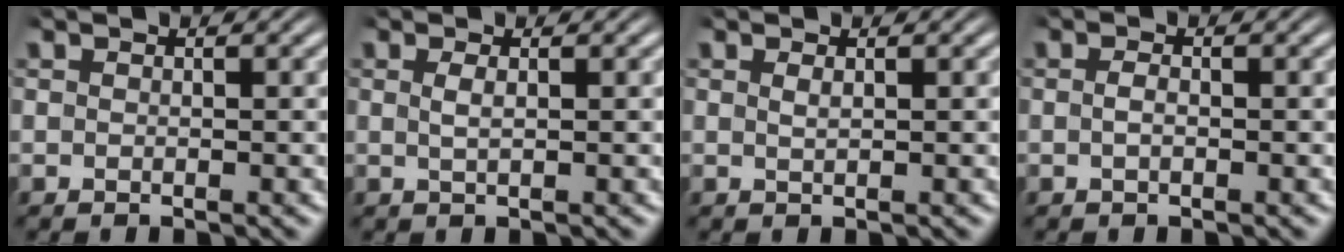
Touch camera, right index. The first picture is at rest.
{"total": 0.9, "force": [0.1, -0.3, 0.9], "torque": [-0.021, -0.009, 0.009]}
{"total": 0.7, "force": [0.2, -0.5, 0.4], "torque": [-0.007, -0.007, 0.010]}
{"total": 0.9, "force": [-0.5, 0.1, 0.7], "torque": [-0.020, -0.007, -0.007]}